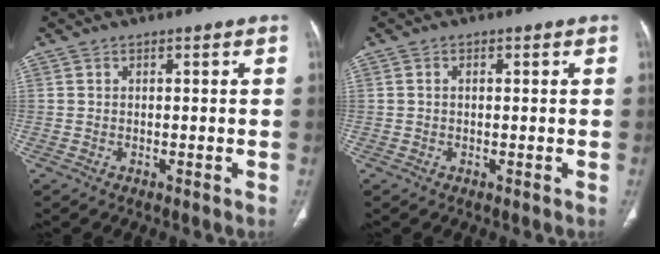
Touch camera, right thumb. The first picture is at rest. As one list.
[{"total": 0.6, "force": [0.1, 0.4, 0.4], "torque": [-0.013, 0.005, 0.003]}]